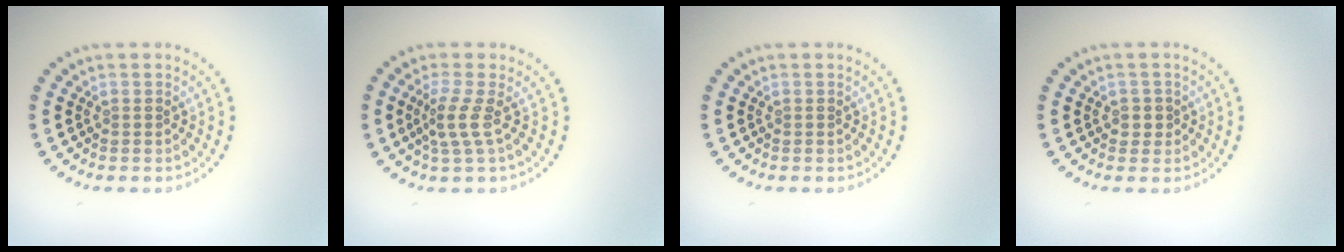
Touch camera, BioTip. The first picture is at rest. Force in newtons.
{"total": 2.3, "press": 1.6, "slide": 1.7}
{"total": 0.0}
{"total": 1.2, "press": 1.0, "slide": 0.6}